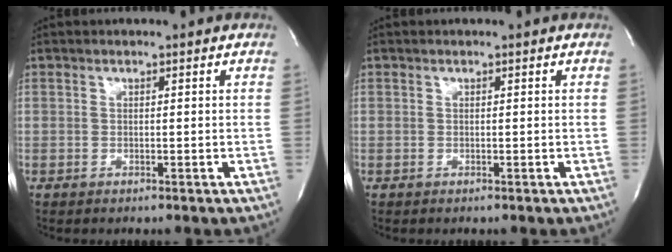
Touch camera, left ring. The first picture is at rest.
{"total": 0.0}